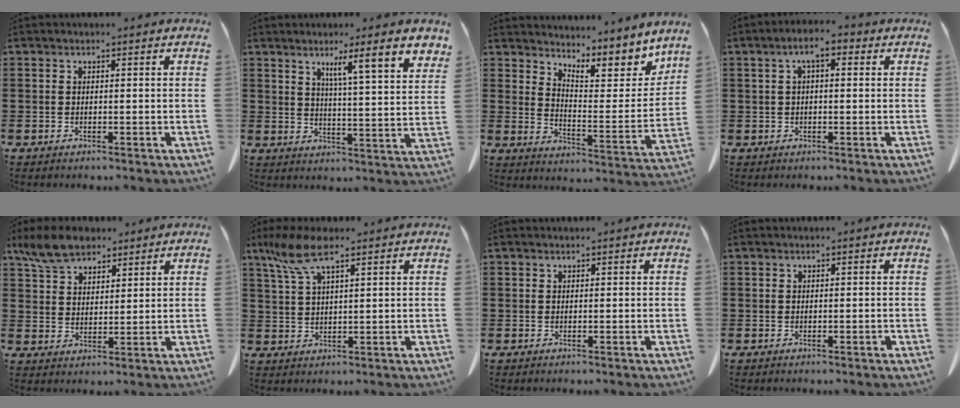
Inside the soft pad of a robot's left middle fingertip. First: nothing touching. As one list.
[{"total": 6.6, "force": [4.7, -0.6, 4.6], "torque": [-0.070, -0.038, 0.067]}, {"total": 7.4, "force": [6.6, 1.1, 3.3], "torque": [-0.063, -0.052, 0.112]}, {"total": 4.2, "force": [1.5, 1.2, 3.8], "torque": [-0.076, 0.011, 0.022]}, {"total": 7.3, "force": [5.9, 3.0, 3.0], "torque": [-0.080, -0.003, 0.112]}, {"total": 7.0, "force": [4.4, 1.7, 5.2], "torque": [-0.119, -0.004, 0.076]}, {"total": 0.0}, {"total": 0.0}]